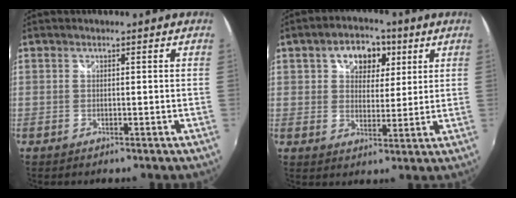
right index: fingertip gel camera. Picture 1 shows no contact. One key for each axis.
{"total": 9.1, "fx": 3.7, "fy": 6.3, "fz": 5.3, "tx": -0.090, "ty": 0.022, "tz": 0.059}